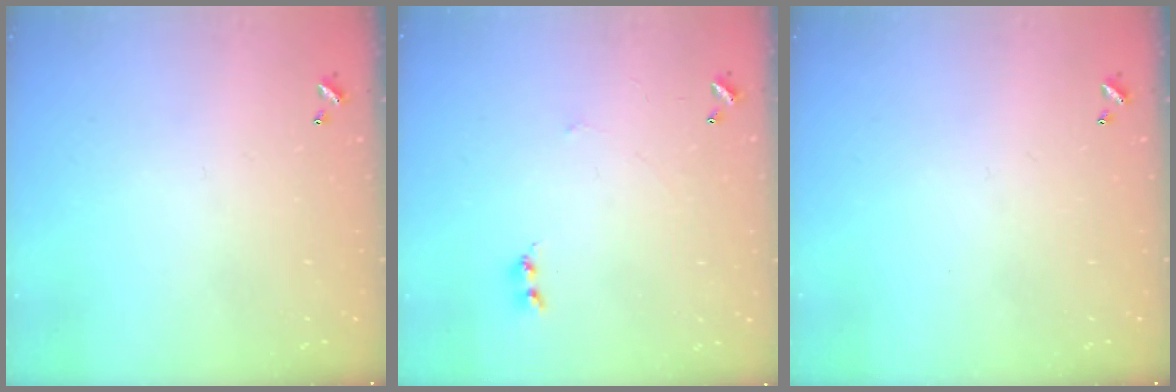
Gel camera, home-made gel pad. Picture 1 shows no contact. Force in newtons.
{"total": 2.6, "press": 2.6, "slide": 0.4}
{"total": 0.0}